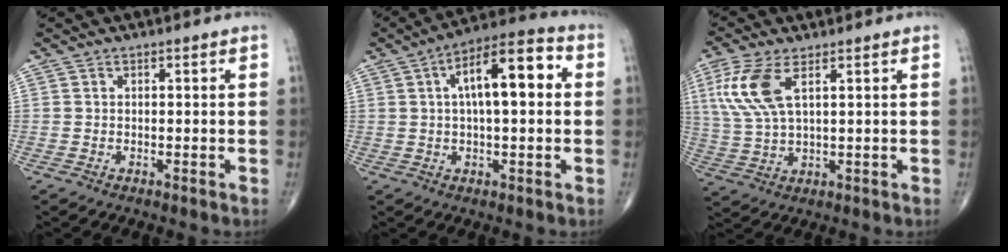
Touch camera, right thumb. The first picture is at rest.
{"total": 13.4, "force": [2.4, 5.1, 12.2], "torque": [-0.181, 0.030, 0.028]}
{"total": 9.6, "force": [3.7, 3.8, 8.1], "torque": [-0.201, -0.002, 0.080]}